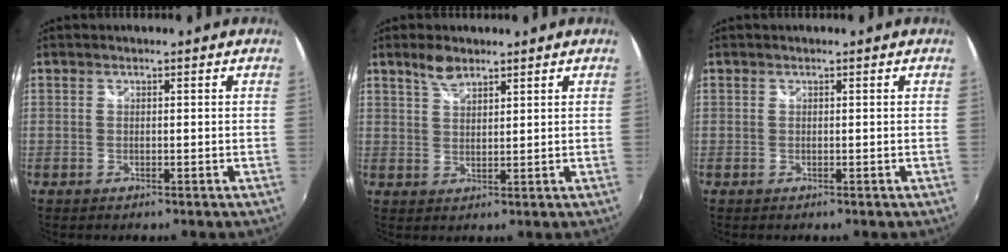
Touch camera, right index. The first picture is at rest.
{"total": 3.8, "force": [3.0, 1.5, 1.9], "torque": [-0.034, 0.005, 0.056]}
{"total": 0.0}